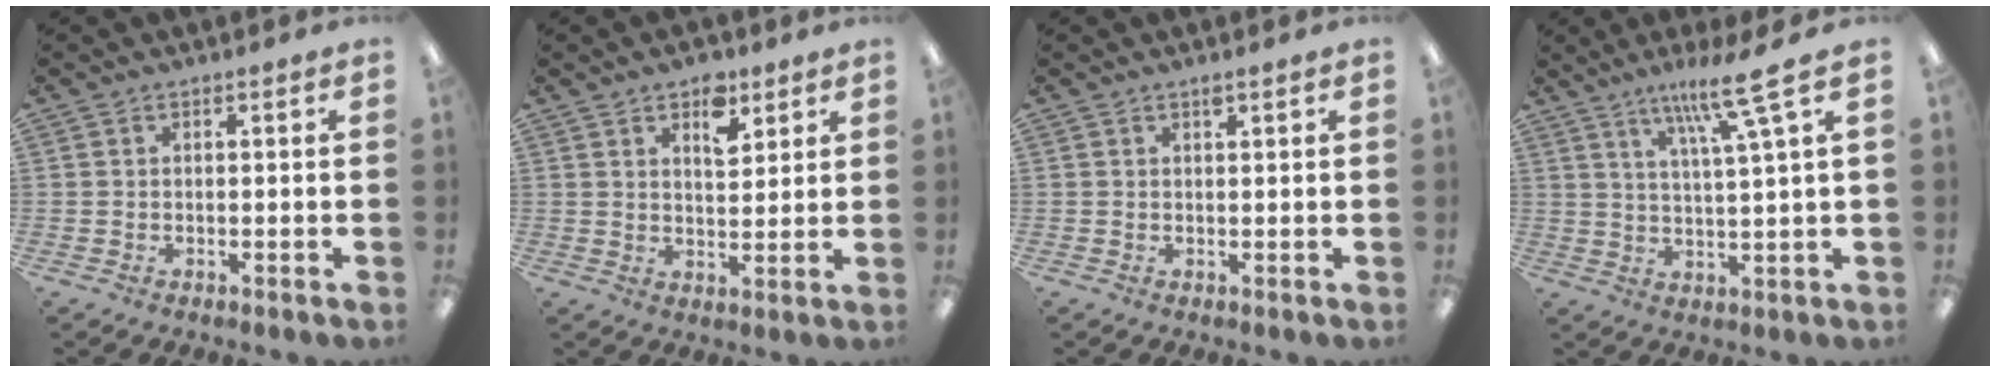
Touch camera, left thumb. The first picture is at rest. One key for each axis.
{"total": 7.1, "fx": 4.4, "fy": 3.8, "fz": 4.0, "tx": -0.044, "ty": -0.022, "tz": 0.071}
{"total": 1.1, "fx": 0.9, "fy": 0.1, "fz": 0.7, "tx": -0.015, "ty": -0.002, "tz": 0.016}
{"total": 10.5, "fx": 6.5, "fy": 0.6, "fz": 8.2, "tx": -0.141, "ty": -0.030, "tz": 0.101}